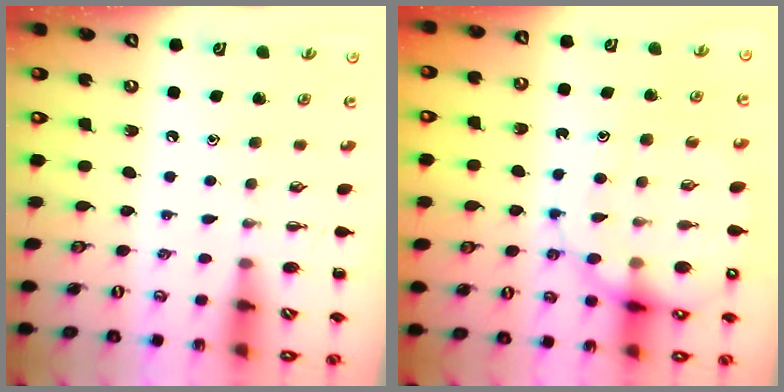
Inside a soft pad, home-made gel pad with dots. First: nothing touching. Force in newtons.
{"total": 15.1, "press": 14.9, "slide": 2.3}